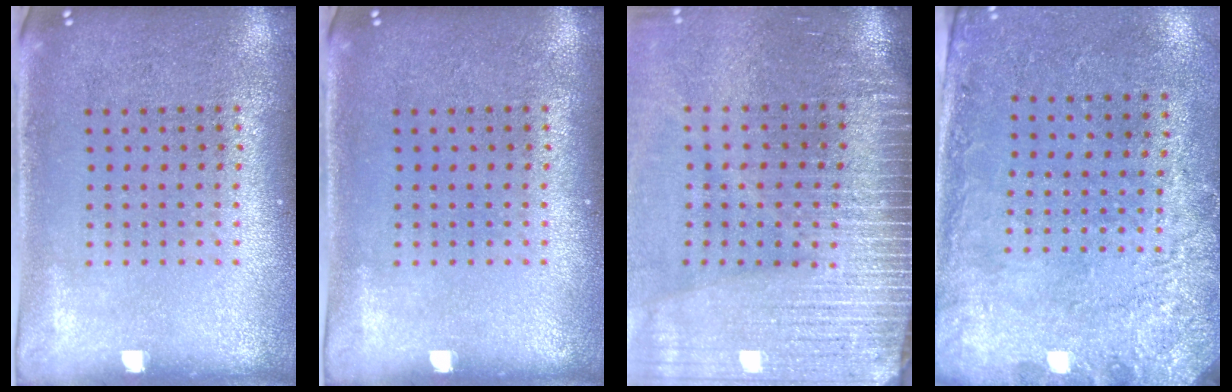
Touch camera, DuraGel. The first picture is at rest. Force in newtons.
{"total": 0.0}
{"total": 4.2, "press": 3.6, "slide": 2.2}
{"total": 2.8, "press": 2.0, "slide": 1.9}